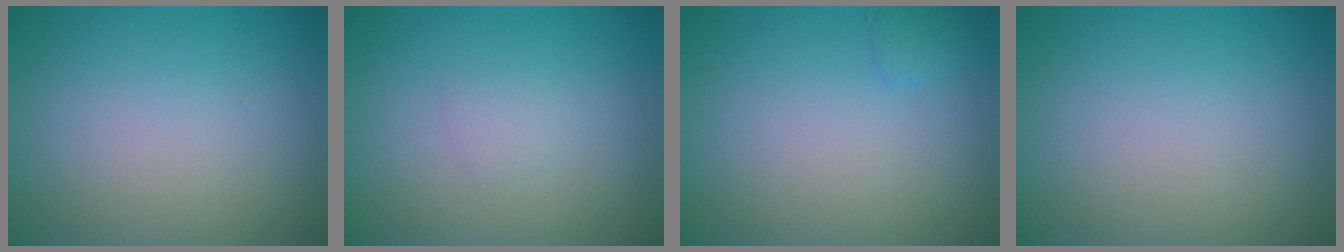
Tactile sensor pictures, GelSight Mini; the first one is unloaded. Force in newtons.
{"total": 0.8, "press": 0.8, "slide": 0.1}
{"total": 0.7, "press": 0.7, "slide": 0.0}
{"total": 0.0}